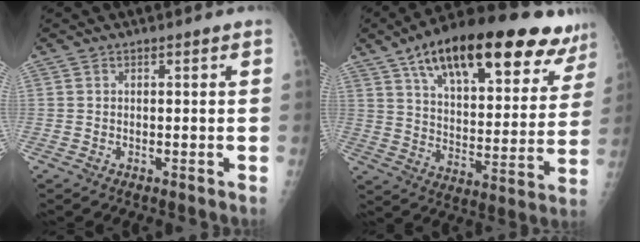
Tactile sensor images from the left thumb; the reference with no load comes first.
{"total": 29.0, "force": [18.1, 11.0, 19.8], "torque": [-0.269, -0.031, 0.273]}